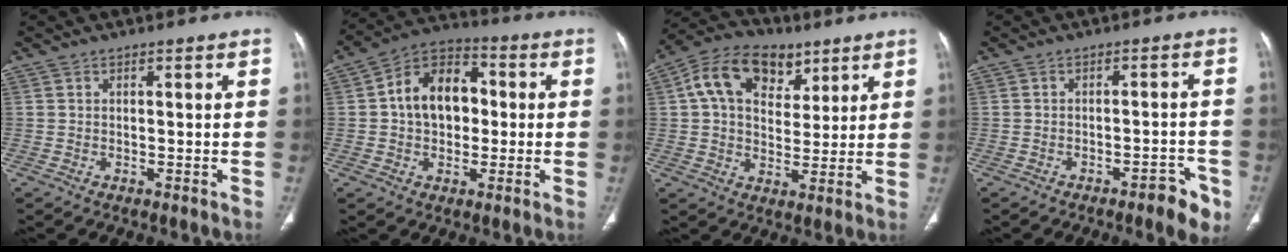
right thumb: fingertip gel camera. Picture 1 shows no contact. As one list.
[{"total": 12.7, "force": [0.9, 9.1, 8.9], "torque": [-0.115, 0.027, 0.004]}, {"total": 14.8, "force": [6.1, 10.1, 8.8], "torque": [-0.127, 0.000, 0.100]}, {"total": 5.6, "force": [-3.3, 1.8, 4.1], "torque": [-0.037, 0.022, -0.040]}]